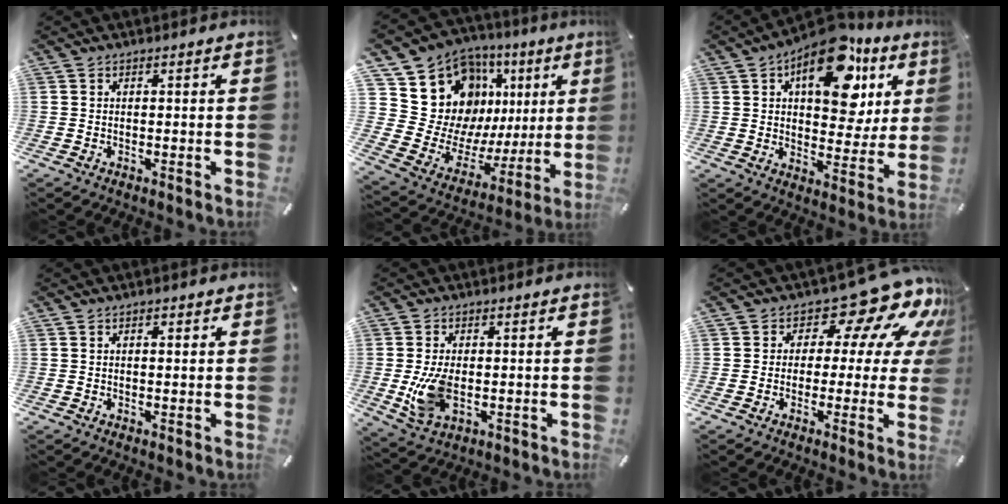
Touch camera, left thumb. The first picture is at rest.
{"total": 15.8, "force": [8.8, 12.4, 4.4], "torque": [-0.078, -0.086, 0.183]}
{"total": 19.5, "force": [9.3, 10.9, 13.1], "torque": [-0.169, -0.049, 0.152]}
{"total": 0.7, "force": [0.2, 0.3, 0.6], "torque": [-0.011, 0.004, 0.002]}
{"total": 8.1, "force": [-0.6, 4.6, 6.6], "torque": [-0.143, -0.008, -0.013]}
{"total": 14.4, "force": [8.0, 7.5, 9.4], "torque": [-0.127, -0.062, 0.130]}